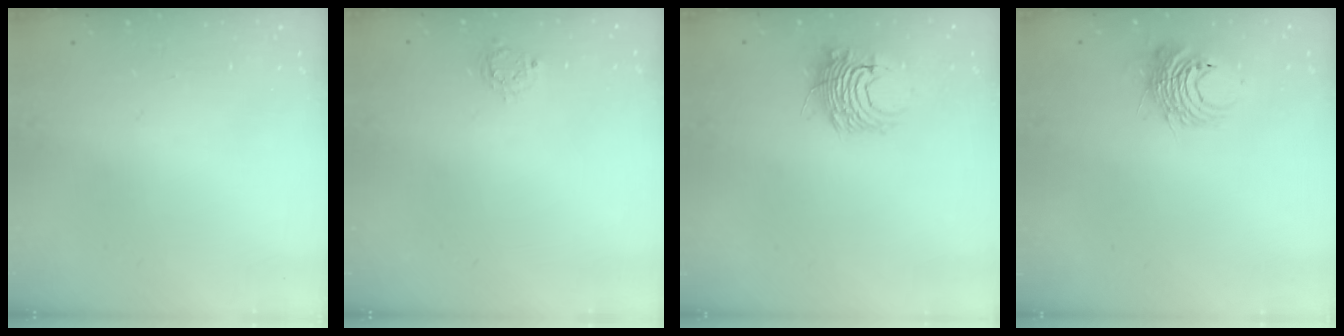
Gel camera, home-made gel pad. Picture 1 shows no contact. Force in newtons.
{"total": 4.5, "press": 4.4, "slide": 0.2}
{"total": 8.5, "press": 8.4, "slide": 0.8}
{"total": 9.2, "press": 9.2, "slide": 0.6}